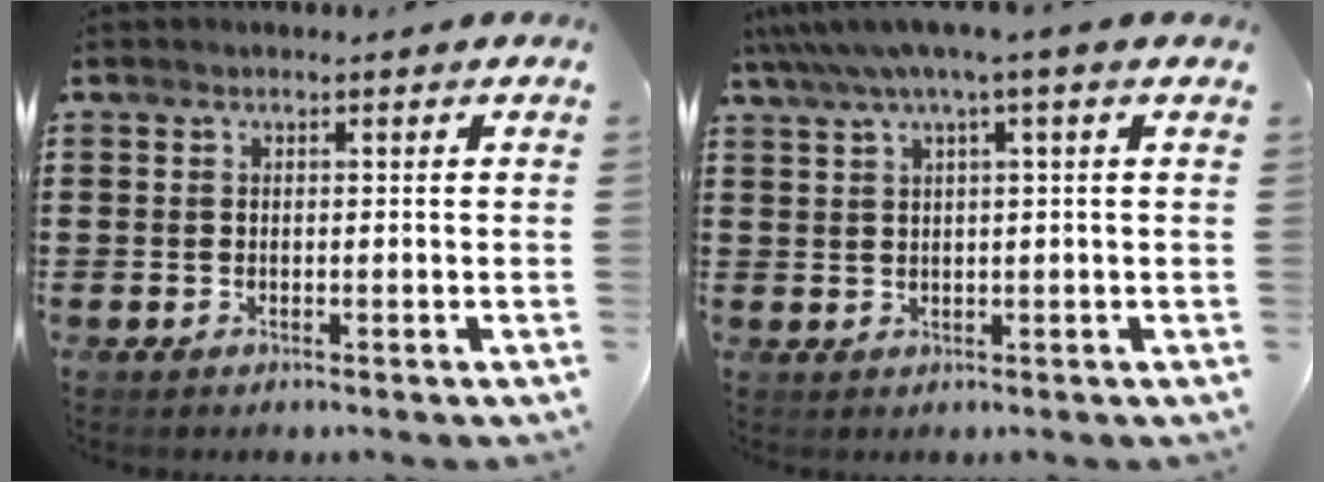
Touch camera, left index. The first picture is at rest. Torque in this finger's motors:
{"motor_torque": [2.14, 0.00, 1.01, 0.21]}